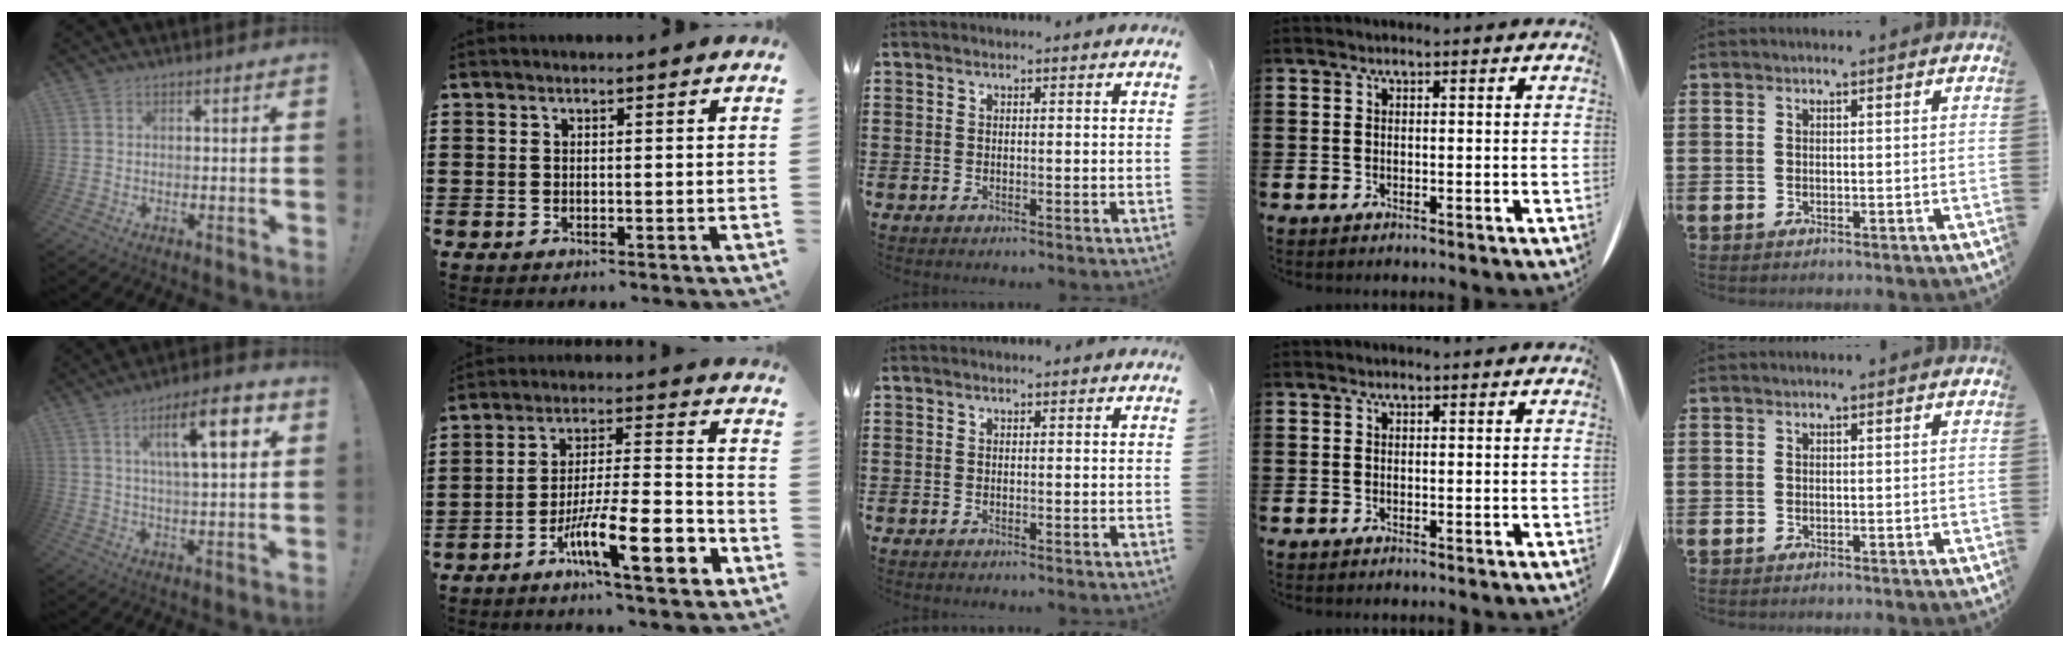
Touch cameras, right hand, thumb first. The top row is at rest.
{"thumb": {"total": 14.5, "force": [5.1, 4.0, 13.0], "torque": [-0.203, -0.002, 0.071]}, "index": {"total": 14.4, "force": [-7.2, 3.3, 12.0], "torque": [-0.206, 0.014, -0.119]}}